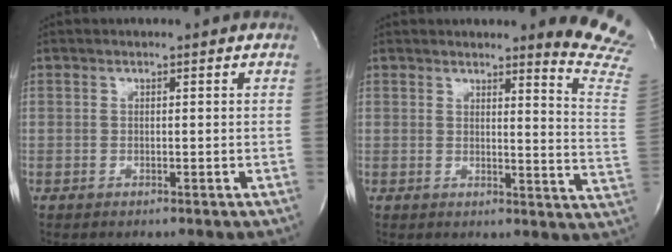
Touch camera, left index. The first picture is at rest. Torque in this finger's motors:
{"motor_torque": [0.13, -0.13, 0.35, 0.06]}